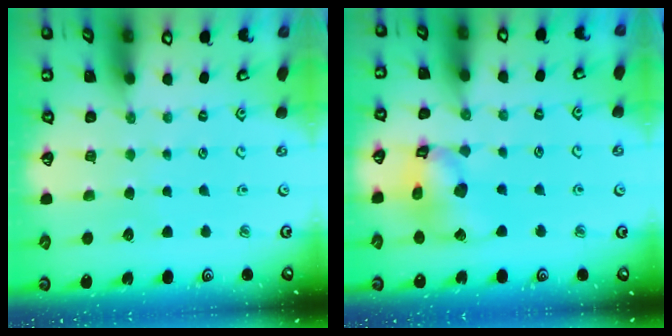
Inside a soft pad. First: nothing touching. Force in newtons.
{"total": 14.1, "press": 14.0, "slide": 1.7}